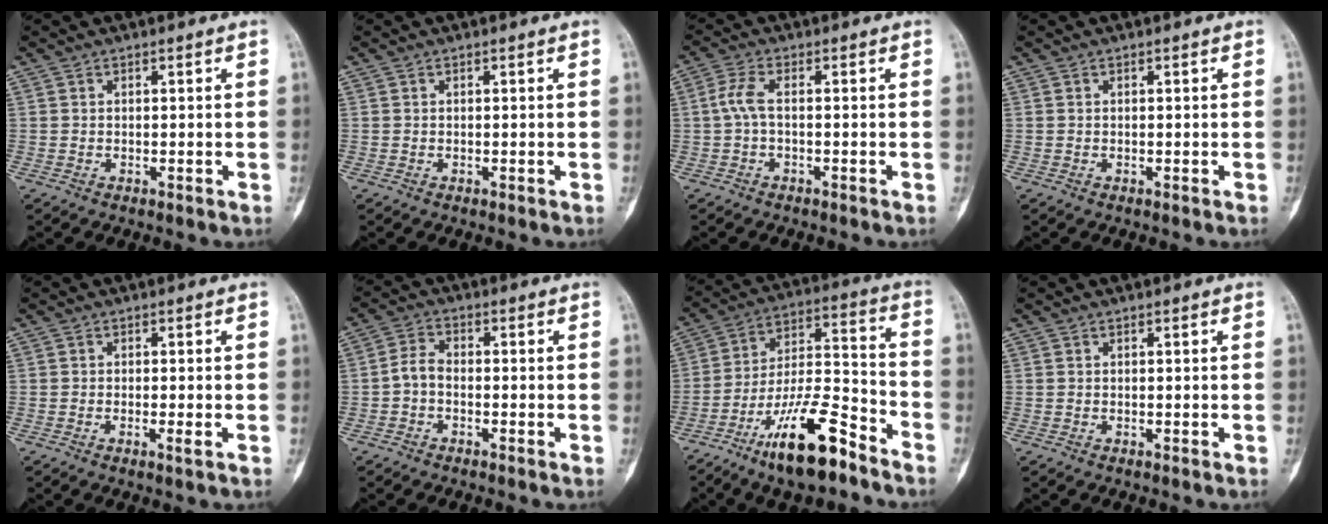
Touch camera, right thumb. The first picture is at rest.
{"total": 0.0}
{"total": 3.5, "force": [-0.5, 1.1, 3.3], "torque": [-0.083, 0.010, -0.014]}
{"total": 0.0}
{"total": 1.4, "force": [-0.5, 0.0, 1.3], "torque": [-0.026, -0.005, -0.011]}
{"total": 3.3, "force": [-1.2, 1.9, 2.4], "torque": [-0.049, 0.019, -0.032]}
{"total": 17.2, "force": [-11.3, 4.8, 12.0], "torque": [-0.211, 0.081, -0.202]}
{"total": 0.0}